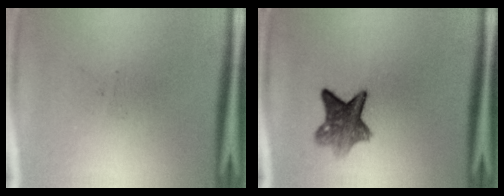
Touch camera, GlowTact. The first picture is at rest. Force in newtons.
{"total": 6.4}